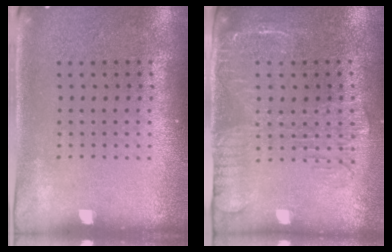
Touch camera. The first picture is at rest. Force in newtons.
{"total": 2.0, "press": 1.7, "slide": 1.0}